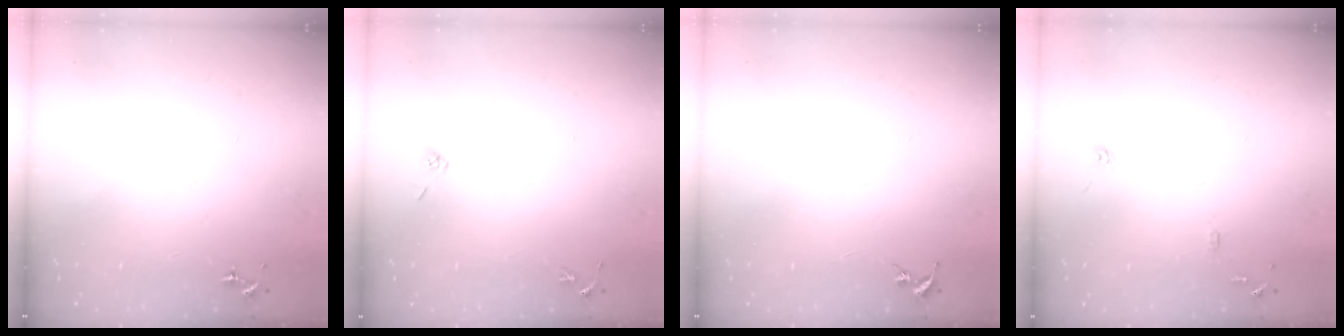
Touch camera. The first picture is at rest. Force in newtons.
{"total": 3.8, "press": 3.3, "slide": 1.8}
{"total": 0.0}
{"total": 8.8, "press": 8.8, "slide": 0.8}